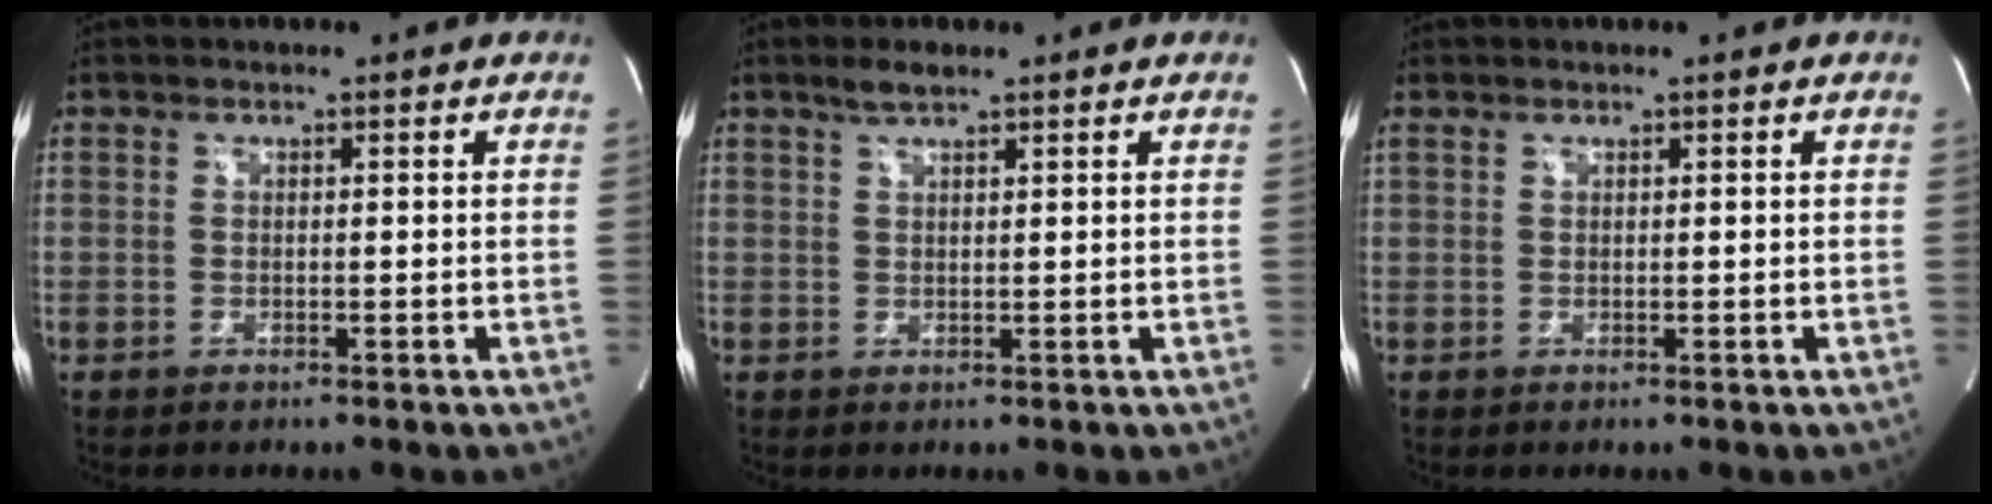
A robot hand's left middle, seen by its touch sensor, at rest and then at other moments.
{"total": 2.5, "force": [2.0, 0.4, 1.5], "torque": [-0.036, 0.006, 0.039]}
{"total": 0.6, "force": [0.6, 0.2, 0.1], "torque": [-0.018, 0.016, 0.020]}